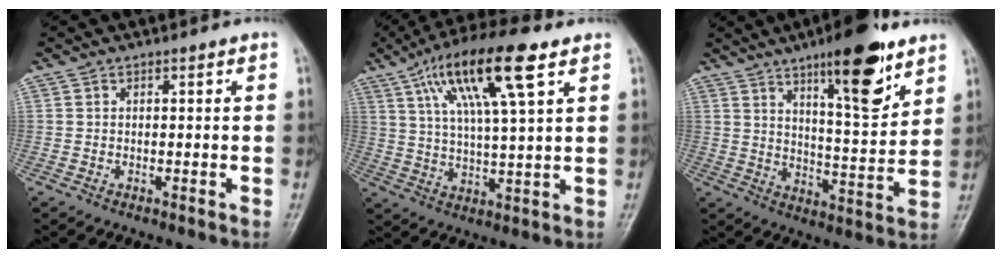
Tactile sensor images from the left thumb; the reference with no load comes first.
{"total": 16.4, "force": [7.8, 3.4, 14.1], "torque": [-0.257, -0.008, 0.136]}
{"total": 15.4, "force": [9.4, 3.9, 11.6], "torque": [-0.149, -0.056, 0.147]}